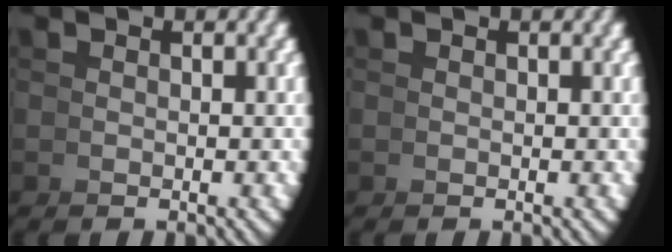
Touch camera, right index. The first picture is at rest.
{"total": 0.0}